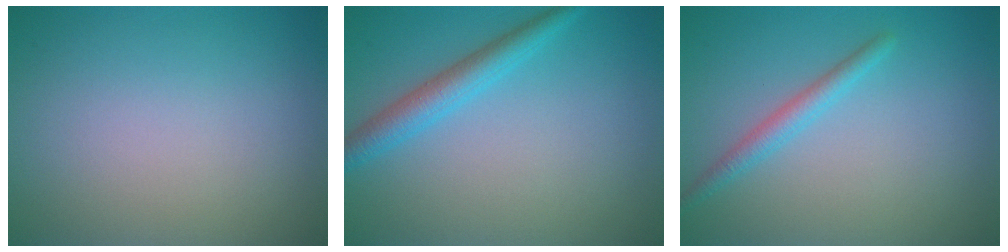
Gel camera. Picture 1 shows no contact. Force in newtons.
{"total": 3.1, "press": 3.1, "slide": 0.1}
{"total": 1.9, "press": 1.9, "slide": 0.2}